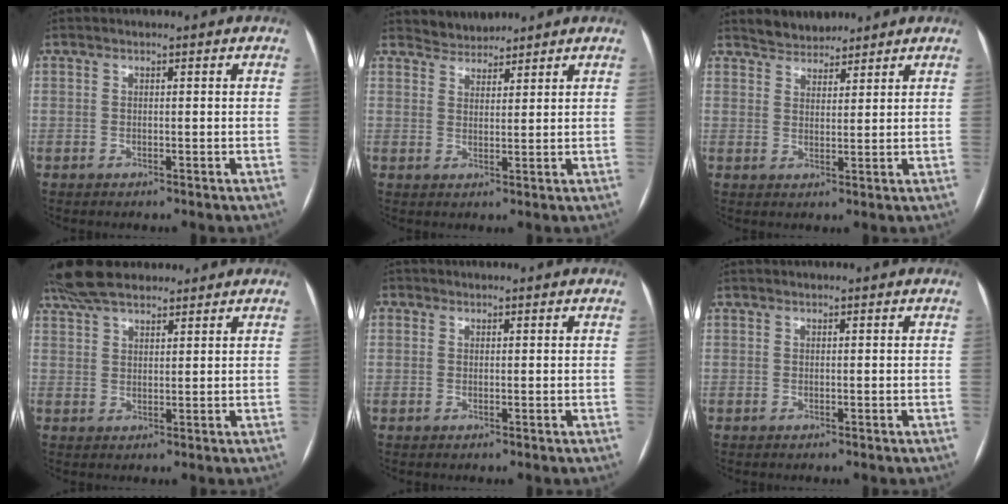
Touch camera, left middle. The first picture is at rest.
{"total": 3.2, "force": [3.1, 0.8, -0.4], "torque": [-0.001, 0.015, 0.059]}
{"total": 4.4, "force": [4.0, 1.6, 0.6], "torque": [-0.012, 0.015, 0.071]}
{"total": 10.7, "force": [8.9, 3.5, 4.9], "torque": [-0.090, 0.044, 0.161]}
{"total": 0.5, "force": [0.0, 0.5, -0.1], "torque": [0.013, -0.005, -0.004]}
{"total": 0.0}